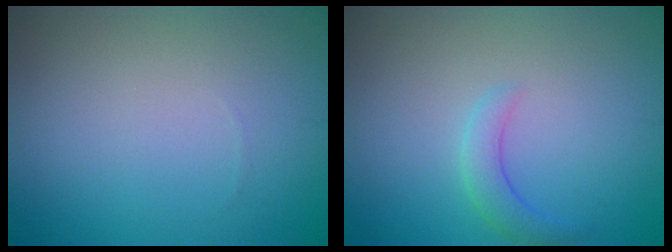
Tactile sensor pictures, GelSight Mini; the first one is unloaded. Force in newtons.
{"total": 1.9, "press": 1.9, "slide": 0.1}